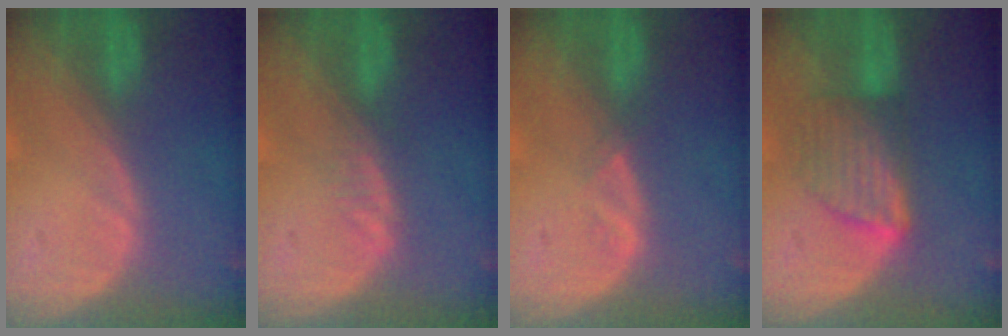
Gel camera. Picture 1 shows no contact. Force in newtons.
{"total": 1.6, "press": 1.6, "slide": 0.1}
{"total": 1.0, "press": 0.9, "slide": 0.5}
{"total": 5.9, "press": 5.7, "slide": 1.5}